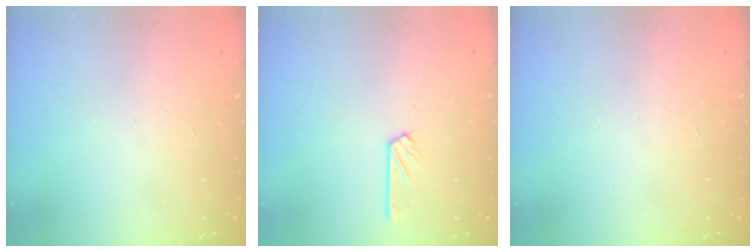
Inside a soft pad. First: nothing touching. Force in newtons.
{"total": 5.7, "press": 5.7, "slide": 0.5}
{"total": 0.0}